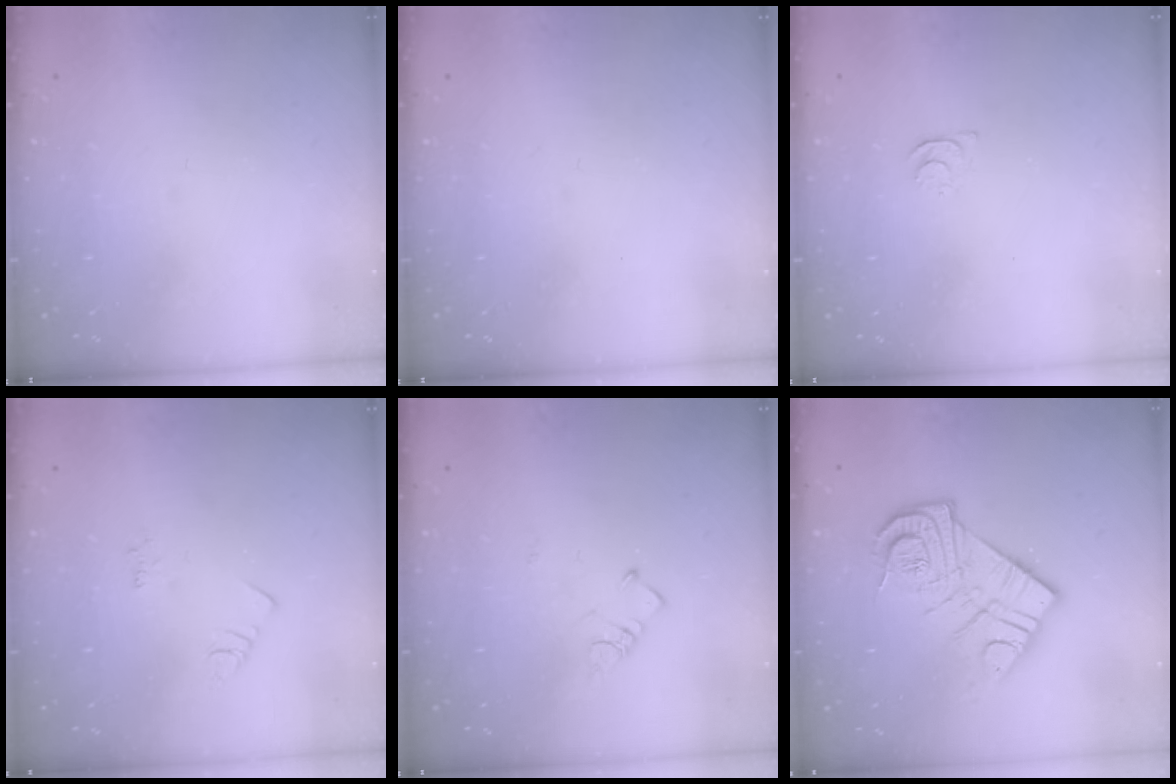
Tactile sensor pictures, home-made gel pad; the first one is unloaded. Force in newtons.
{"total": 0.0}
{"total": 3.6, "press": 3.5, "slide": 0.8}
{"total": 2.2, "press": 2.1, "slide": 0.4}
{"total": 2.6, "press": 2.6, "slide": 0.5}
{"total": 15.4, "press": 15.4, "slide": 1.3}